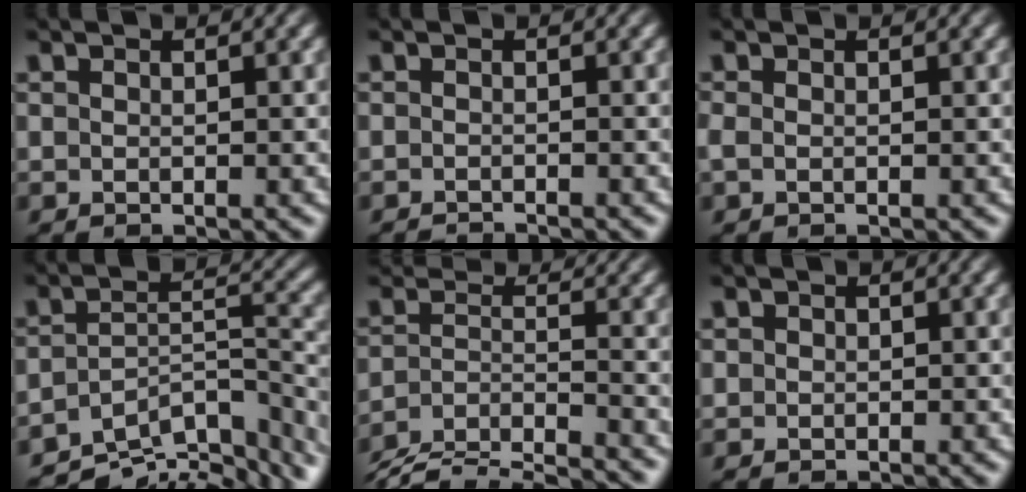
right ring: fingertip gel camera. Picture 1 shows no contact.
{"total": 1.8, "force": [-1.8, 0.1, -0.2], "torque": [0.001, -0.008, -0.032]}
{"total": 1.0, "force": [-0.5, 0.8, 0.4], "torque": [-0.022, -0.005, -0.007]}
{"total": 11.3, "force": [-7.4, 6.0, 6.0], "torque": [-0.074, -0.034, -0.108]}
{"total": 7.3, "force": [-5.0, 4.1, 3.3], "torque": [-0.056, -0.029, -0.084]}
{"total": 0.7, "force": [0.2, 0.6, -0.2], "torque": [0.002, -0.007, 0.009]}